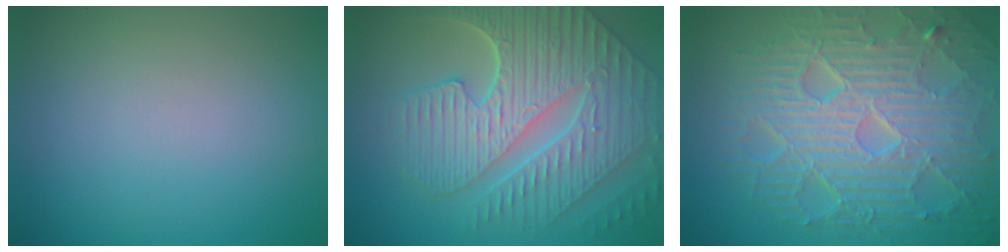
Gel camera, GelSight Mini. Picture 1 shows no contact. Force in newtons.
{"total": 10.4, "press": 7.1, "slide": 7.6}
{"total": 10.7, "press": 6.9, "slide": 8.2}